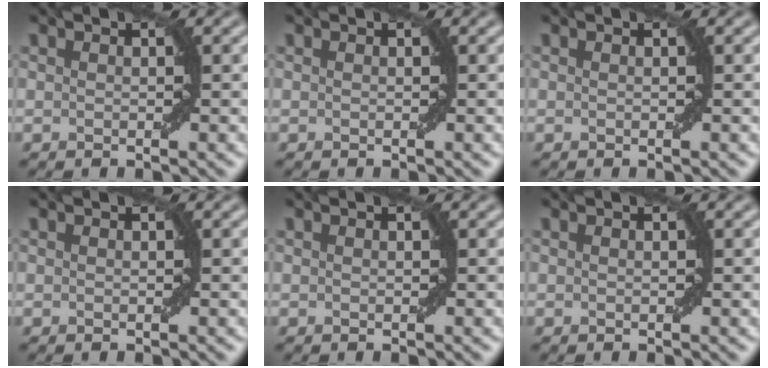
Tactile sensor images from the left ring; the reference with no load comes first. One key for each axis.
{"total": 0.0}
{"total": 0.0}
{"total": 0.0}
{"total": 0.0}
{"total": 0.0}